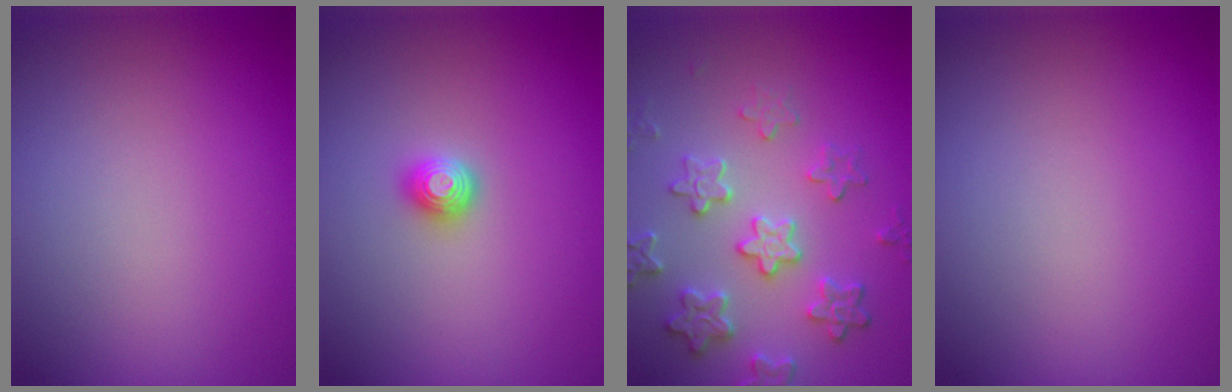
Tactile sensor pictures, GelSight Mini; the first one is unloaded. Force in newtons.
{"total": 1.4, "press": 1.2, "slide": 0.6}
{"total": 4.8, "press": 4.1, "slide": 2.6}
{"total": 0.0}